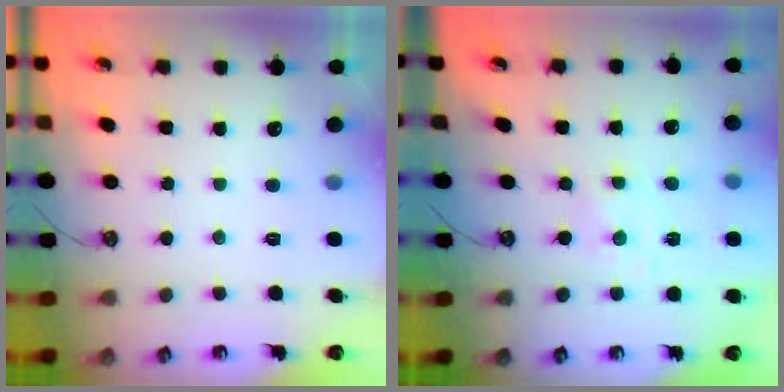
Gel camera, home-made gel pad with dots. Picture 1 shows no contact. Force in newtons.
{"total": 0.0}